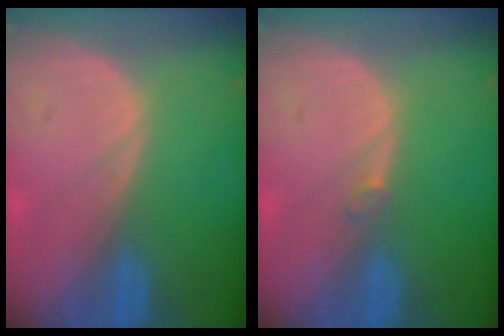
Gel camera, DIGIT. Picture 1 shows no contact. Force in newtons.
{"total": 0.7, "press": 0.7, "slide": 0.2}